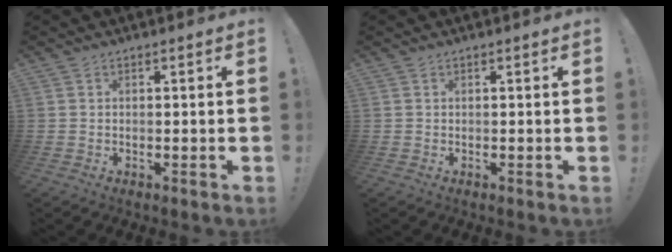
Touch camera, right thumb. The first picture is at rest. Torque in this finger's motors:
{"motor_torque": [0.00, 0.00, 0.00, 0.00, 0.00]}